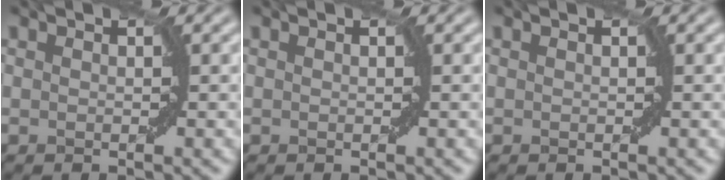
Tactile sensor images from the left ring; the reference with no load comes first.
{"total": 0.0}
{"total": 0.0}